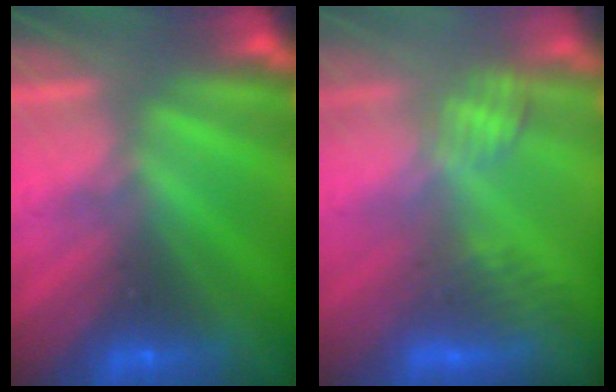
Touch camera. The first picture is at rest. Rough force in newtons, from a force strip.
{"total": 2.8}